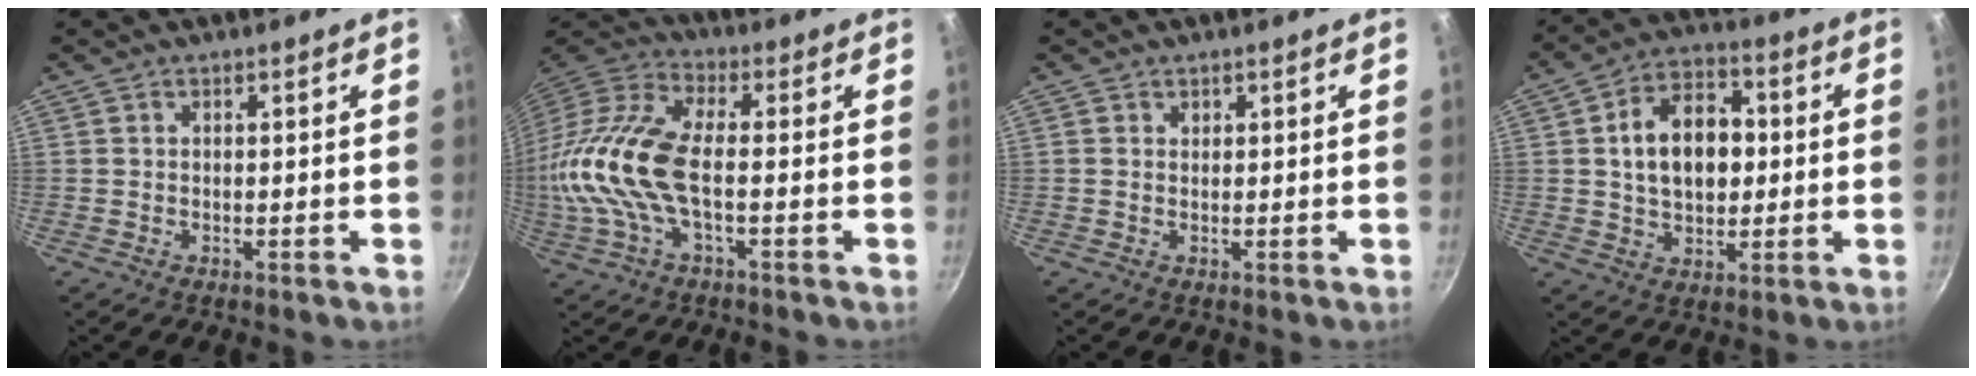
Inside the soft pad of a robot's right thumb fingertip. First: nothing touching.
{"total": 17.8, "force": [-1.9, 8.0, 15.7], "torque": [-0.332, 0.025, -0.051]}
{"total": 0.6, "force": [0.4, 0.5, 0.1], "torque": [0.001, -0.001, 0.004]}
{"total": 13.7, "force": [1.4, 9.3, 10.0], "torque": [-0.131, 0.015, 0.016]}